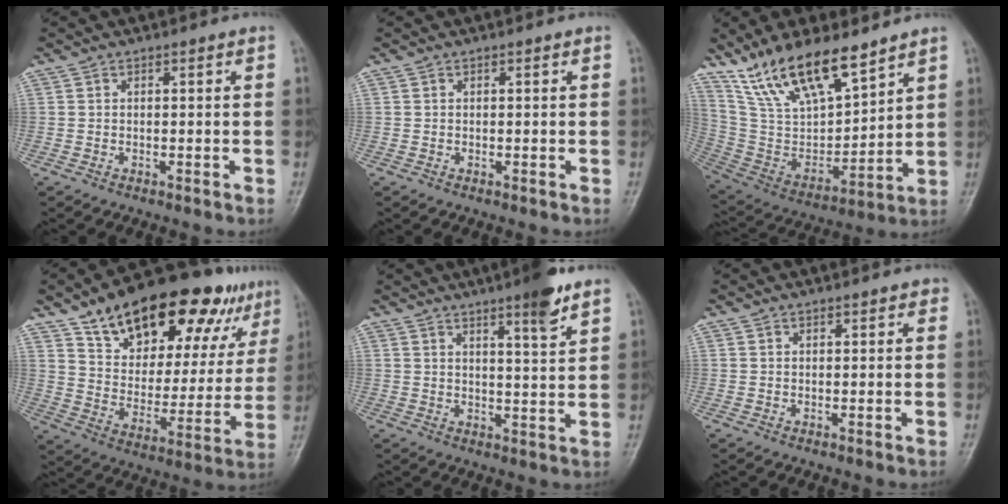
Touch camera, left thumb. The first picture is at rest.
{"total": 0.0}
{"total": 18.6, "force": [13.5, 6.6, 10.9], "torque": [-0.165, -0.061, 0.267]}
{"total": 27.6, "force": [17.2, 12.3, 17.7], "torque": [-0.230, -0.030, 0.269]}
{"total": 7.2, "force": [4.8, 0.7, 5.3], "torque": [-0.072, -0.030, 0.070]}
{"total": 0.9, "force": [0.7, 0.5, 0.4], "torque": [0.003, -0.002, 0.006]}